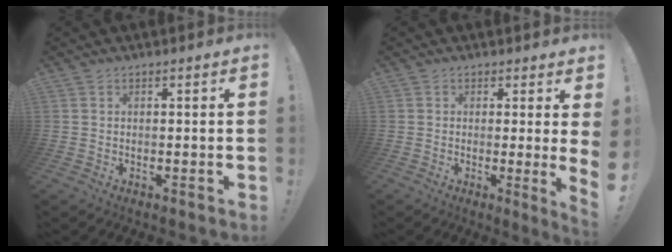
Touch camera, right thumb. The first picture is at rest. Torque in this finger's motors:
{"motor_torque": [1.02, 2.39, 0.29, 0.21, 0.10]}